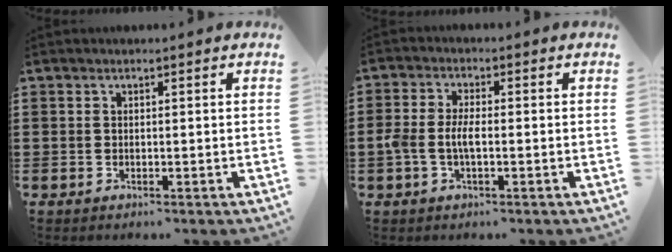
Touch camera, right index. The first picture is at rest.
{"total": 3.7, "force": [-0.9, 1.4, 3.3], "torque": [-0.080, -0.002, -0.023]}